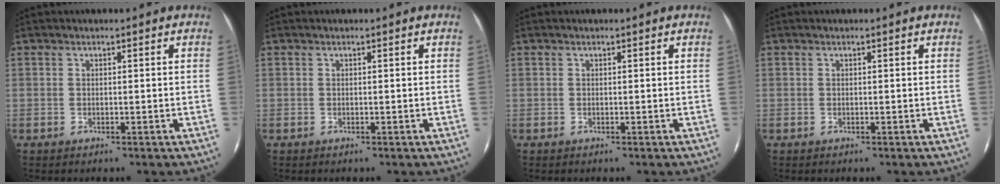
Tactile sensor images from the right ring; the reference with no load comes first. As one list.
[{"total": 0.0}, {"total": 0.0}, {"total": 0.0}]